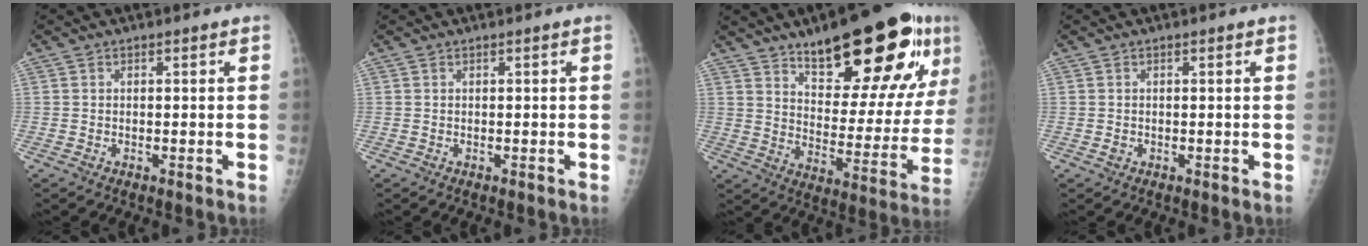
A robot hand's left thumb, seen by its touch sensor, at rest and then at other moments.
{"total": 0.0}
{"total": 26.4, "force": [14.7, 8.4, 20.3], "torque": [-0.252, -0.051, 0.220]}
{"total": 0.9, "force": [0.1, 0.5, 0.7], "torque": [-0.010, 0.005, 0.005]}